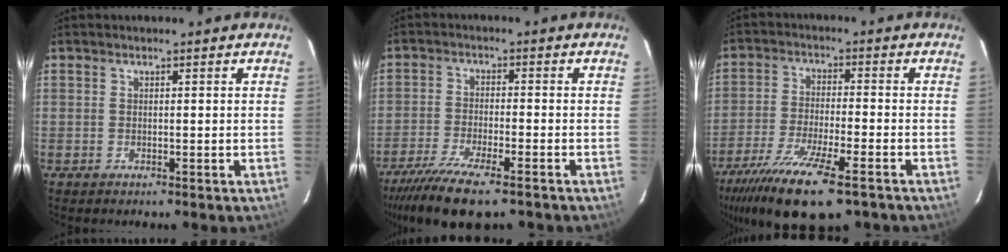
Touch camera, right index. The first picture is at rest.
{"total": 12.1, "force": [-9.1, 2.5, 7.5], "torque": [-0.173, -0.040, -0.168]}
{"total": 17.4, "force": [-11.9, 4.1, 11.9], "torque": [-0.247, -0.054, -0.212]}